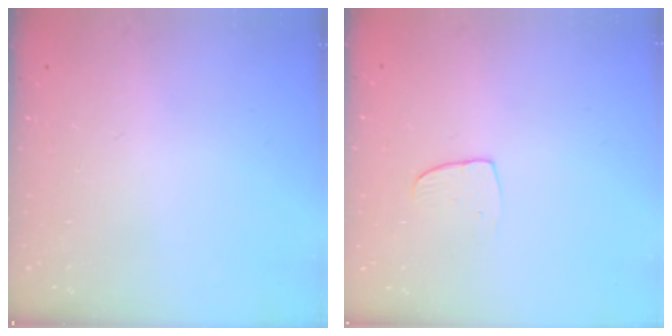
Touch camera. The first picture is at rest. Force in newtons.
{"total": 5.5, "press": 5.5, "slide": 0.4}